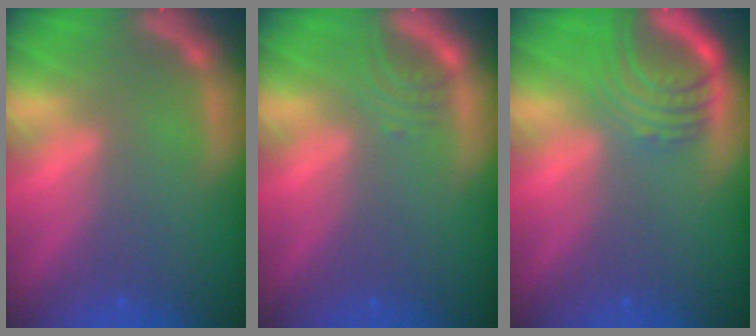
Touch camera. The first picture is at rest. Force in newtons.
{"total": 2.0}
{"total": 6.1}